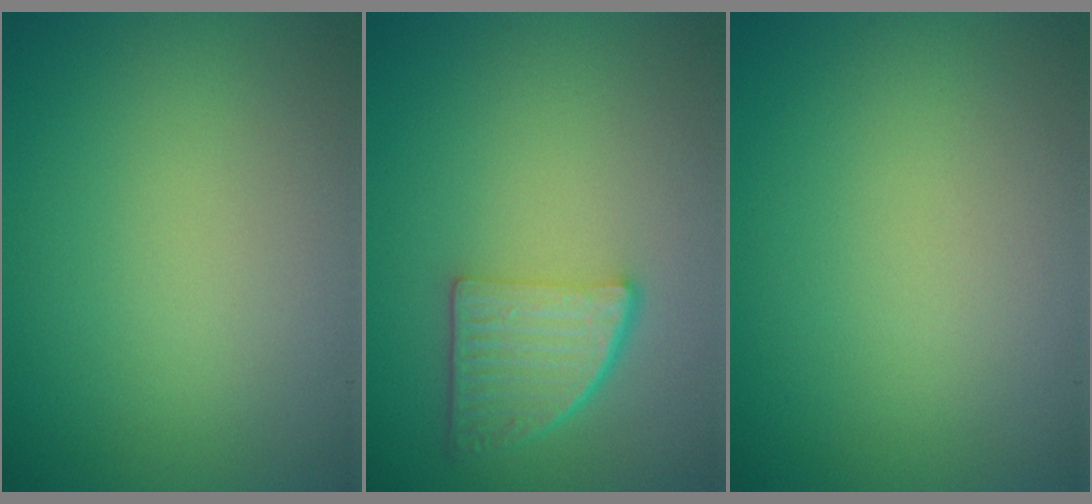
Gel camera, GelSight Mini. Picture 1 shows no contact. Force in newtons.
{"total": 4.5, "press": 3.5, "slide": 2.8}
{"total": 0.0}